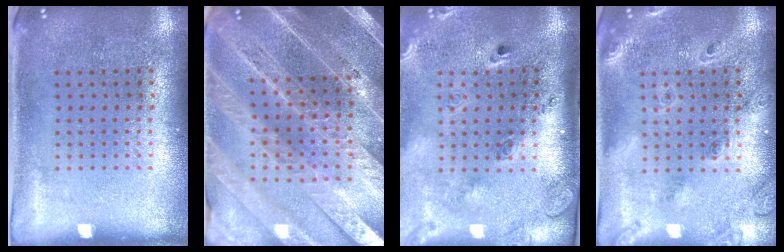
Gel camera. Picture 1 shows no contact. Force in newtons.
{"total": 4.8, "press": 4.3, "slide": 2.3}
{"total": 2.9, "press": 2.0, "slide": 2.1}
{"total": 1.8, "press": 1.7, "slide": 0.8}